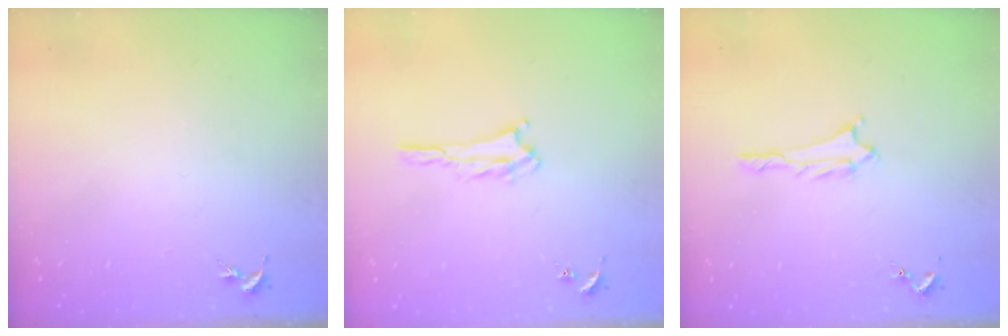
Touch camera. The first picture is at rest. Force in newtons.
{"total": 2.3, "press": 2.2, "slide": 0.4}
{"total": 1.1, "press": 1.0, "slide": 0.1}